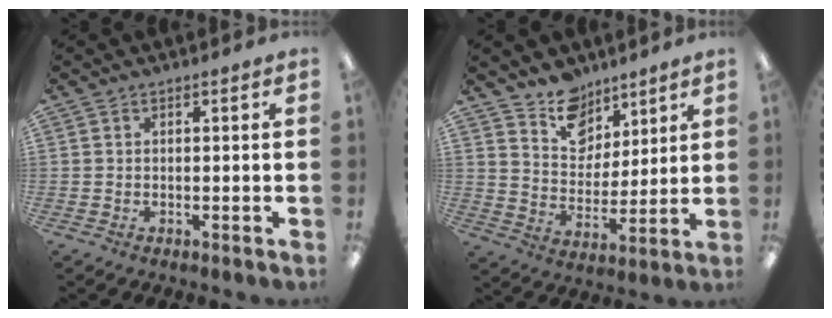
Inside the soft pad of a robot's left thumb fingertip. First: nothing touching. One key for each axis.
{"total": 11.5, "fx": 8.7, "fy": 7.2, "fz": 2.3, "tx": -0.039, "ty": -0.059, "tz": 0.167}